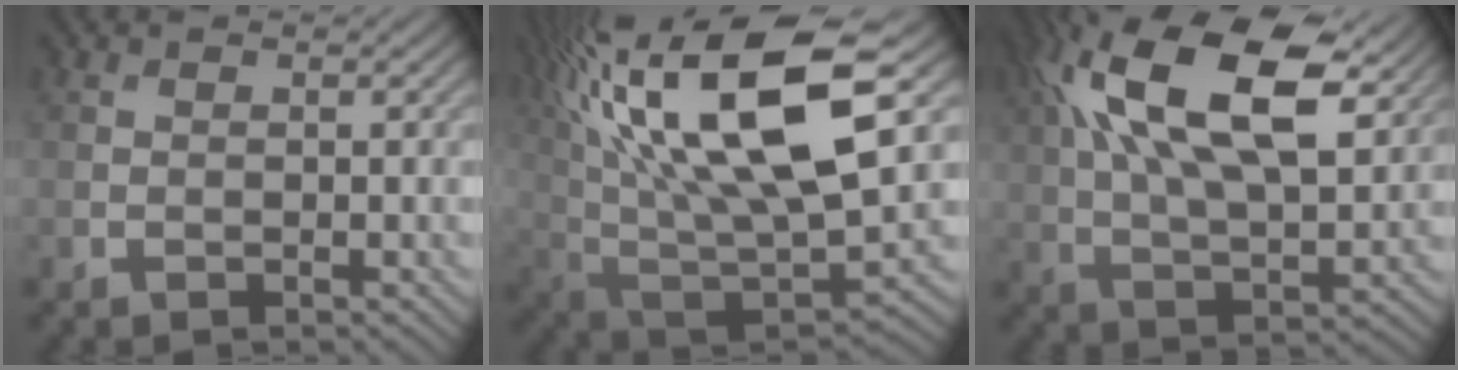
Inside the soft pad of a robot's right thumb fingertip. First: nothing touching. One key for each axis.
{"total": 21.4, "fx": 8.1, "fy": 8.7, "fz": 17.8, "tx": -0.364, "ty": 0.033, "tz": 0.143}
{"total": 17.8, "fx": 7.1, "fy": 8.3, "fz": 14.0, "tx": -0.269, "ty": 0.029, "tz": 0.104}